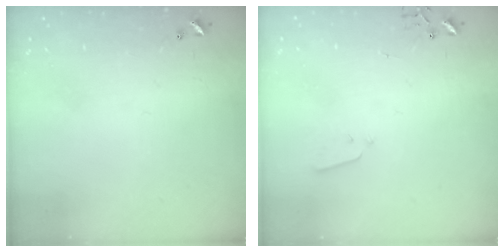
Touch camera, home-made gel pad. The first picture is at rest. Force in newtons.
{"total": 2.1, "press": 2.1, "slide": 0.3}